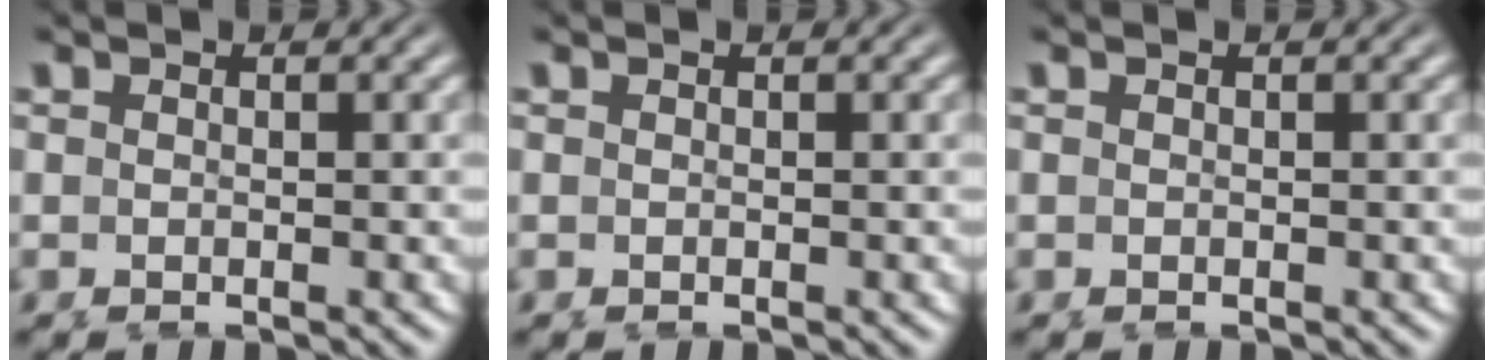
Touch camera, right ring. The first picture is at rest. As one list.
[{"total": 0.0}, {"total": 0.0}]